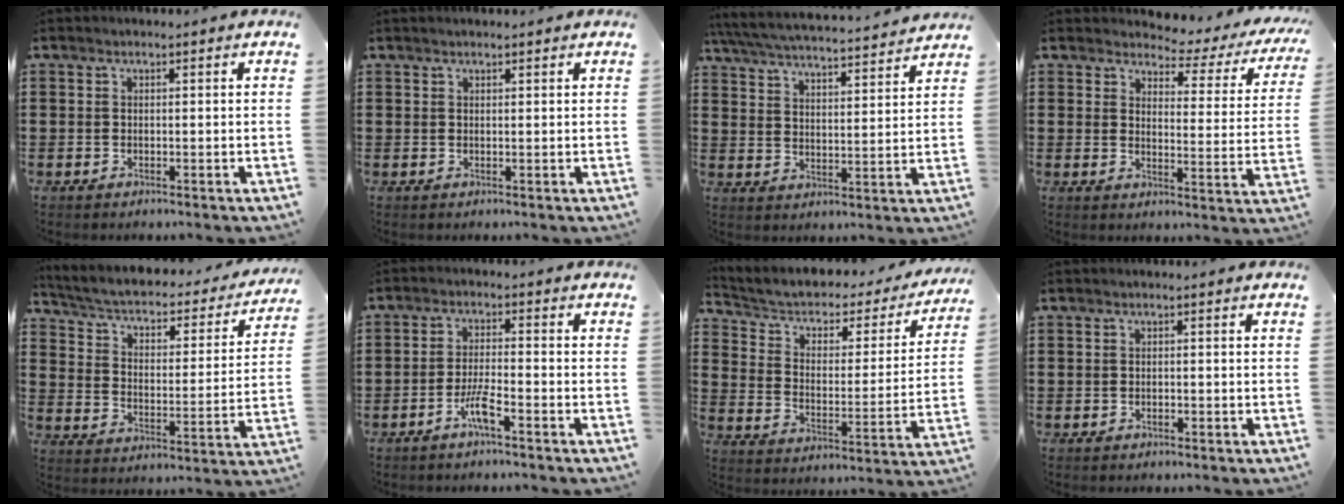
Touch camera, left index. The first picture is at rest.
{"total": 0.7, "force": [0.7, 0.0, 0.2], "torque": [-0.005, 0.000, 0.014]}
{"total": 5.1, "force": [4.9, -0.2, 1.3], "torque": [-0.048, -0.035, 0.080]}
{"total": 3.2, "force": [2.8, 1.2, 1.1], "torque": [-0.025, -0.024, 0.036]}
{"total": 3.0, "force": [2.2, 1.1, 1.8], "torque": [-0.050, -0.023, 0.026]}
{"total": 4.3, "force": [-2.5, 0.3, 3.4], "torque": [-0.079, -0.005, -0.051]}
{"total": 3.4, "force": [1.9, 2.2, 1.7], "torque": [-0.049, -0.017, 0.020]}
{"total": 0.5, "force": [-0.4, 0.2, 0.2], "torque": [-0.007, -0.002, -0.009]}